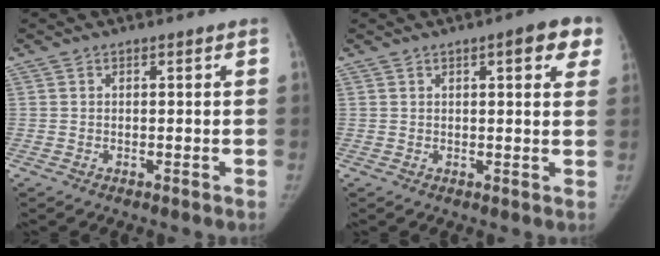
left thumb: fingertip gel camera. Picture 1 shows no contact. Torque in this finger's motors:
{"motor_torque": [-0.03, -0.01, 0.19, 0.32, 0.03]}